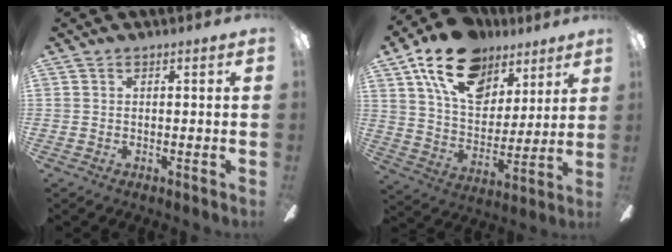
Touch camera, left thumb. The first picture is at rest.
{"total": 19.9, "force": [12.2, 11.8, 10.4], "torque": [-0.176, -0.056, 0.220]}